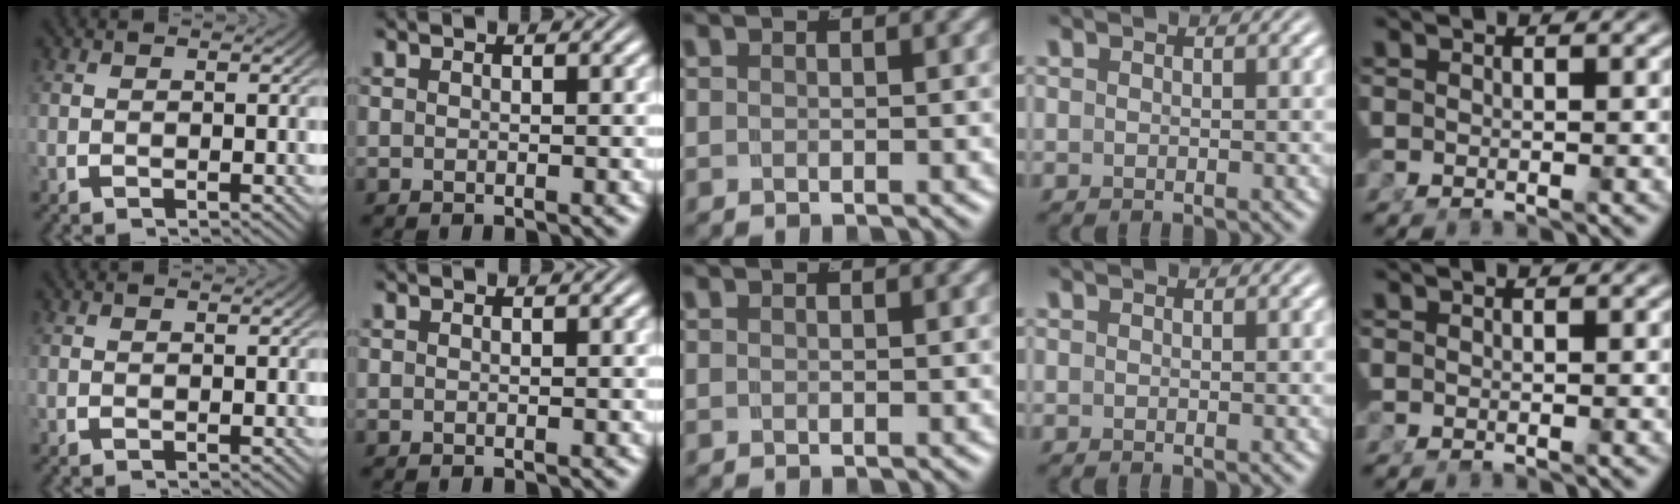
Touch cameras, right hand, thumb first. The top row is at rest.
{}